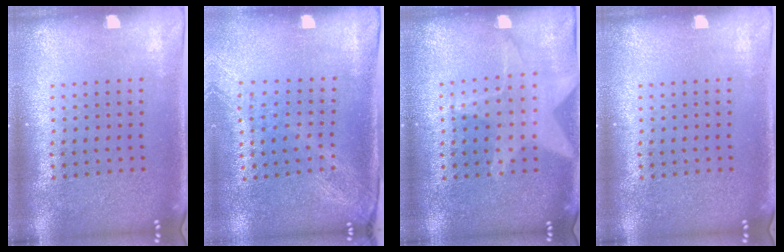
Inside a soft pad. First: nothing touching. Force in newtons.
{"total": 2.0, "press": 1.6, "slide": 1.2}
{"total": 1.1, "press": 1.1, "slide": 0.1}
{"total": 0.0}